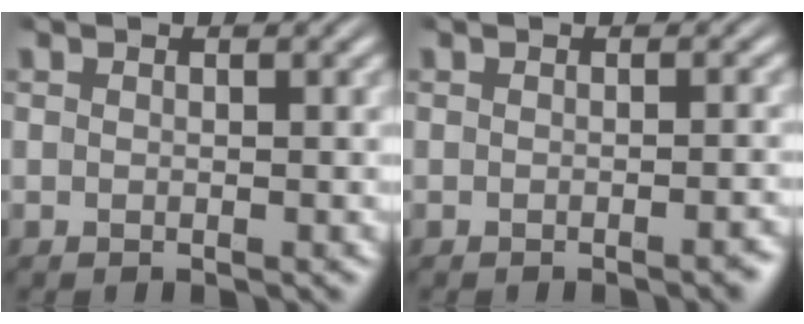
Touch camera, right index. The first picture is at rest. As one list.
[{"total": 1.2, "force": [-1.0, 0.2, 0.6], "torque": [-0.006, 0.009, -0.020]}]